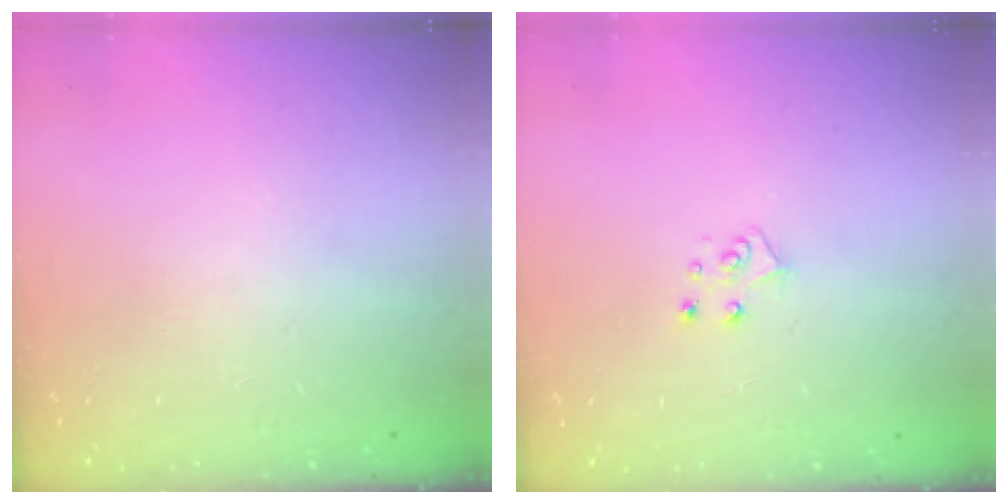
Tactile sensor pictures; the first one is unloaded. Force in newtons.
{"total": 5.1, "press": 5.1, "slide": 0.5}